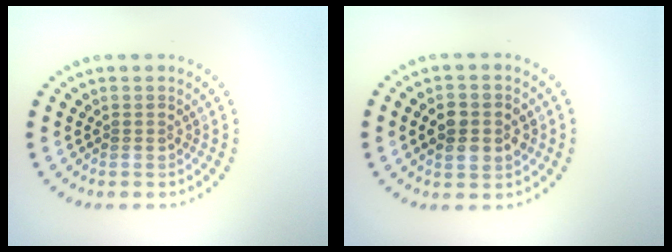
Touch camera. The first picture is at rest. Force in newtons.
{"total": 3.8, "press": 3.8, "slide": 0.3}